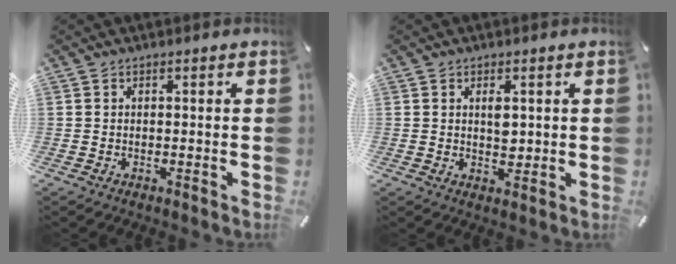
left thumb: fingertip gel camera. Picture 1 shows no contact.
{"total": 3.1, "force": [0.8, 1.9, 2.3], "torque": [-0.033, -0.002, 0.010]}